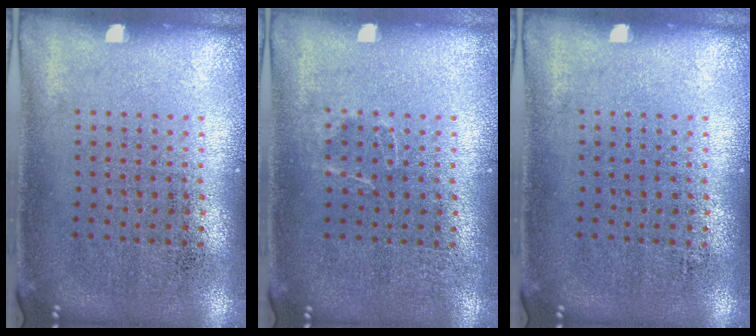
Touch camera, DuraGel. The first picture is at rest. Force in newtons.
{"total": 0.6, "press": 0.6, "slide": 0.2}
{"total": 0.0}